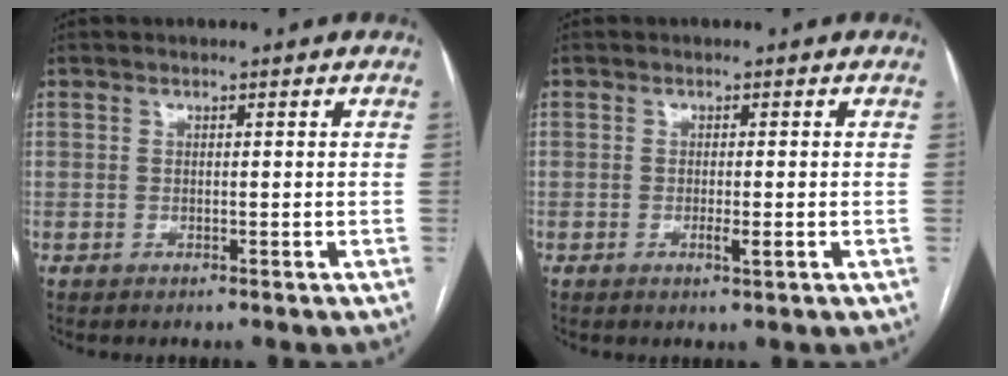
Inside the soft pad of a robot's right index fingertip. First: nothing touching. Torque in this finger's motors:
{"motor_torque": [-0.19, -0.13, -0.03, -0.01]}